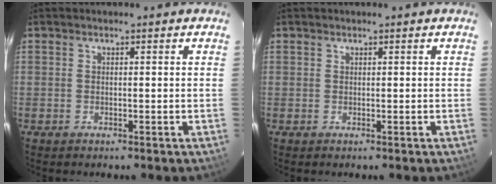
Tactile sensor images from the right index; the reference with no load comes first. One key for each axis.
{"total": 0.5, "fx": 0.1, "fy": 0.5, "fz": -0.1, "tx": 0.004, "ty": 0.003, "tz": 0.001}